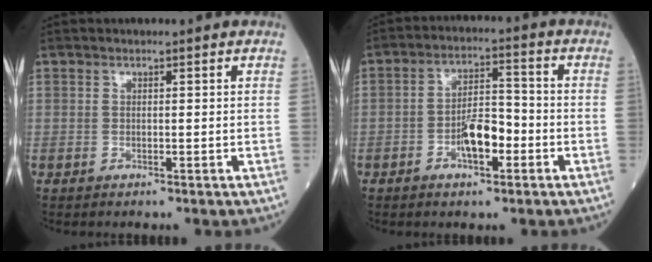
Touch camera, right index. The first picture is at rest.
{"total": 6.6, "force": [-2.5, 2.3, 5.7], "torque": [-0.105, 0.011, -0.043]}